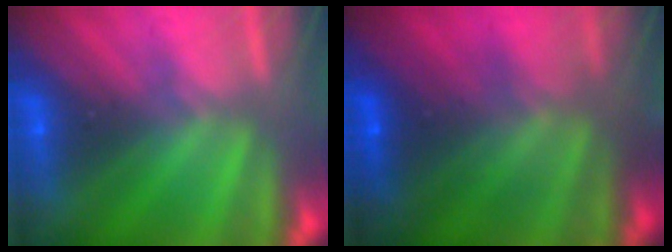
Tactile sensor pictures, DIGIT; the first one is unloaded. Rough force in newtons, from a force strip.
{"total": 7.4}